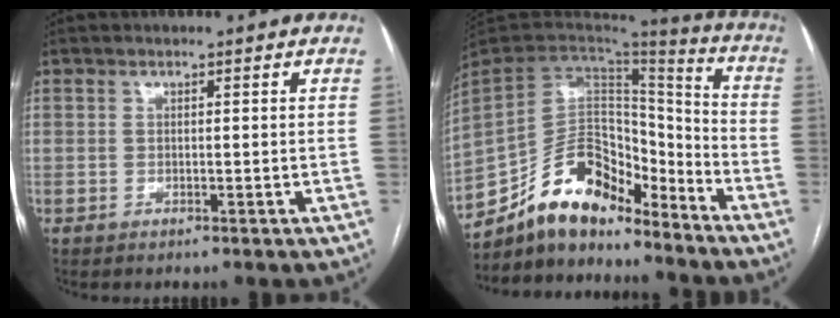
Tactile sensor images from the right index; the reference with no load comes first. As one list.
[{"total": 16.6, "force": [-13.1, 6.8, 7.7], "torque": [-0.135, 0.043, -0.230]}]